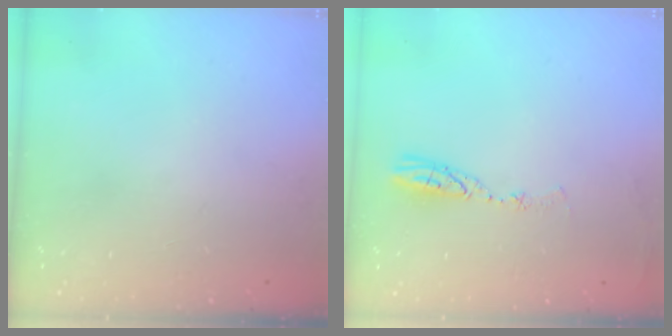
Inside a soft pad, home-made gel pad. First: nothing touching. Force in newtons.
{"total": 5.0, "press": 5.0, "slide": 0.6}